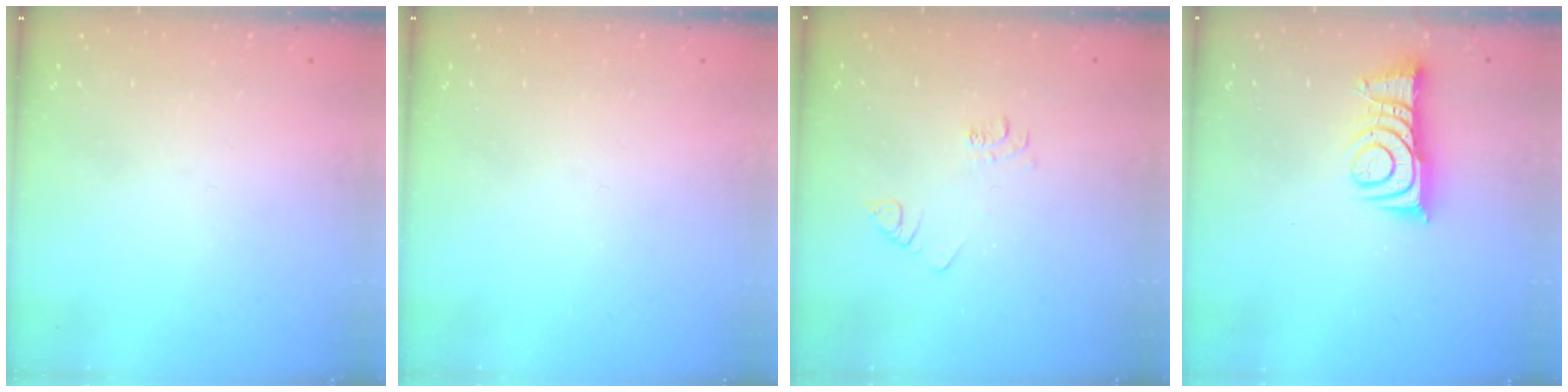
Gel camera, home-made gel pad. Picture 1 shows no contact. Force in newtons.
{"total": 0.0}
{"total": 3.6, "press": 3.6, "slide": 0.6}
{"total": 10.0, "press": 9.9, "slide": 1.0}